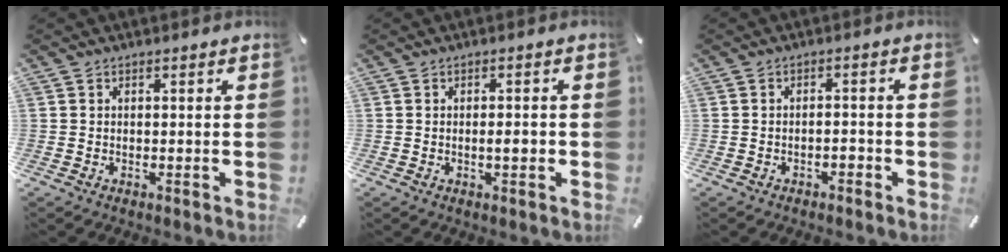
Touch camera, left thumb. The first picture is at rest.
{"total": 2.8, "force": [-0.4, 0.7, 2.7], "torque": [-0.047, 0.001, -0.009]}
{"total": 1.9, "force": [-1.4, 0.7, 1.1], "torque": [-0.021, 0.006, -0.028]}